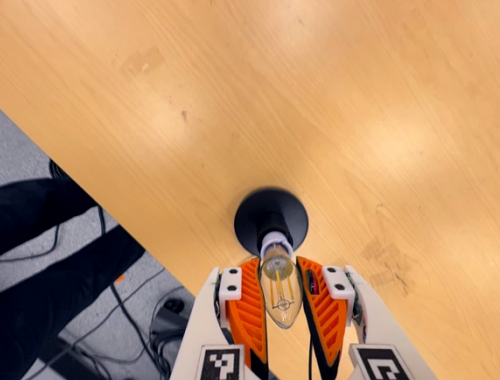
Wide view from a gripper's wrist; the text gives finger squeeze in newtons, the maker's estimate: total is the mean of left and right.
{"total": 19.5, "left": 21.9, "right": 17.2}